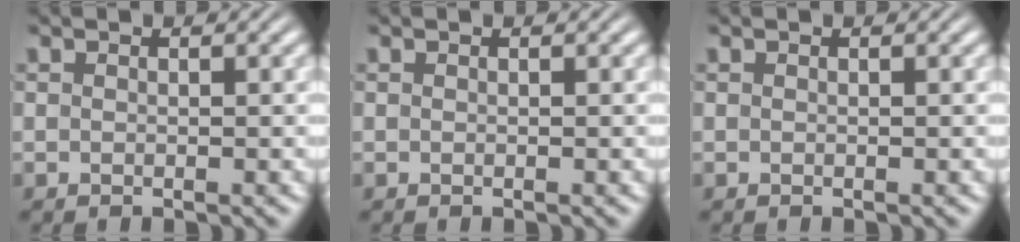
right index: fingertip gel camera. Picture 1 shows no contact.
{"total": 0.0}
{"total": 0.0}